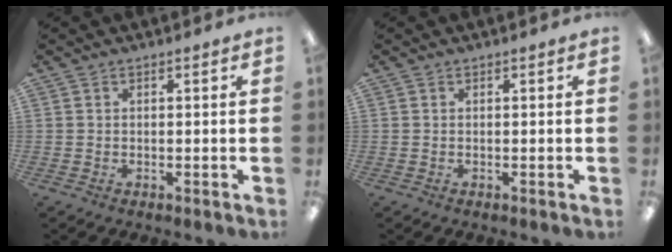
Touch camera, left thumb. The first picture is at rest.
{"total": 0.0}